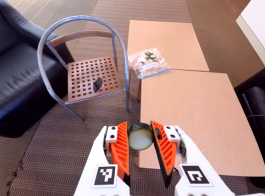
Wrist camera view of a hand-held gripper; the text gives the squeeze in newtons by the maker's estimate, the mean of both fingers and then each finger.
{"total": 11.7, "left": 12.1, "right": 11.4}